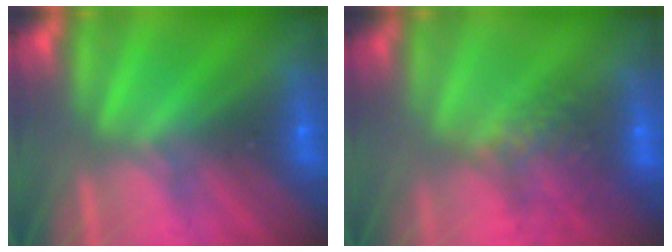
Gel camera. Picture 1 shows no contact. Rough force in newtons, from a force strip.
{"total": 9.8}